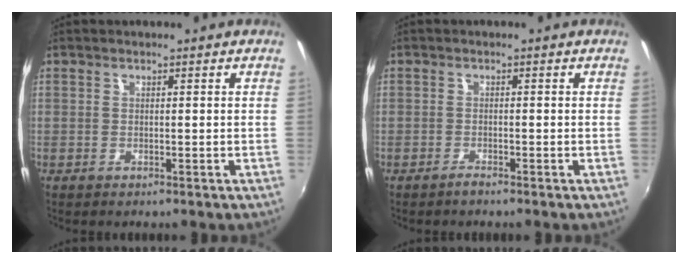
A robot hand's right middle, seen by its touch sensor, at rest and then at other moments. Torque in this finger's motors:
{"motor_torque": [0.15, -0.35, -0.02, -0.02]}